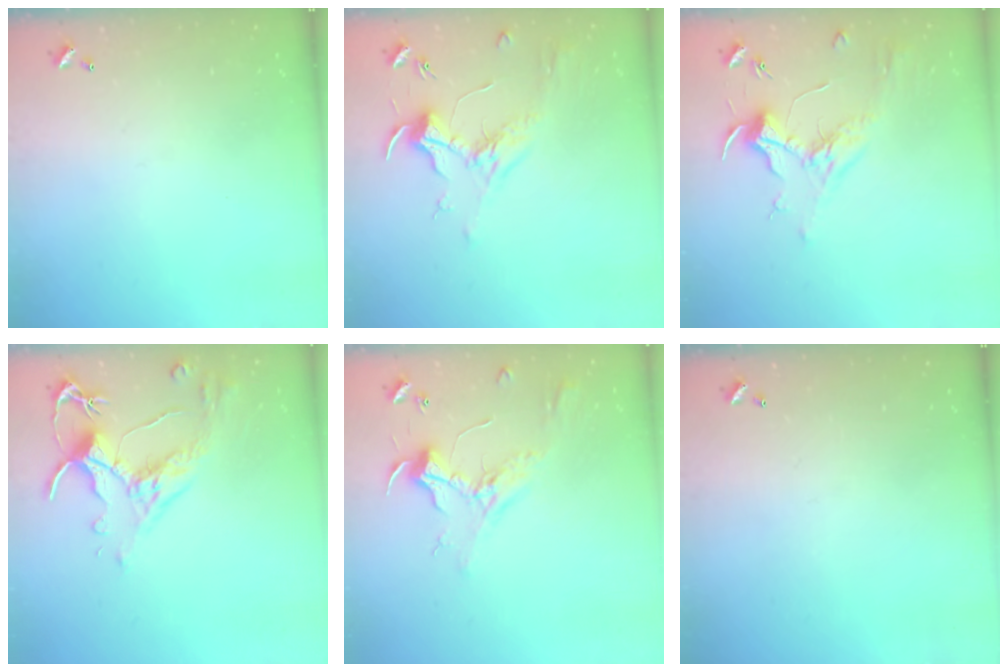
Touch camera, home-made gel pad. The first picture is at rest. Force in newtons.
{"total": 1.8, "press": 1.6, "slide": 0.9}
{"total": 2.0, "press": 1.9, "slide": 0.7}
{"total": 2.5, "press": 2.2, "slide": 1.3}
{"total": 2.4, "press": 2.3, "slide": 0.8}
{"total": 0.0}